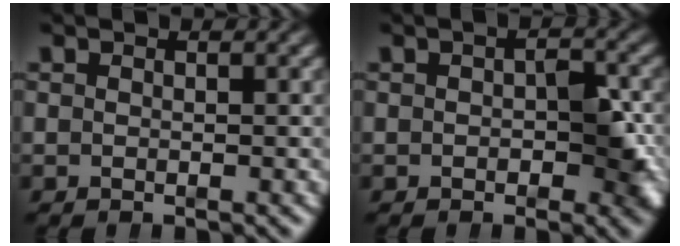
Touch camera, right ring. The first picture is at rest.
{"total": 3.5, "force": [-0.5, 1.8, 3.0], "torque": [-0.033, -0.001, -0.010]}